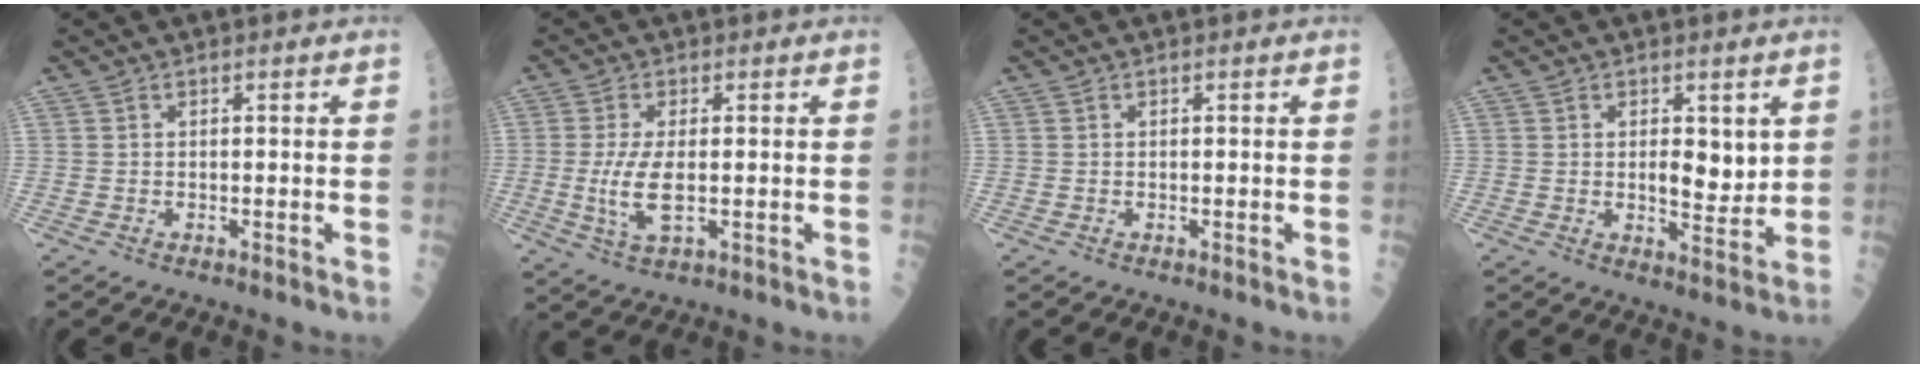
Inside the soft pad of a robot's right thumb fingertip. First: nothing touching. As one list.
[{"total": 6.9, "force": [-0.5, 2.6, 6.3], "torque": [-0.135, -0.010, -0.006]}, {"total": 0.0}, {"total": 5.5, "force": [1.3, 2.8, 4.6], "torque": [-0.048, -0.015, 0.022]}]